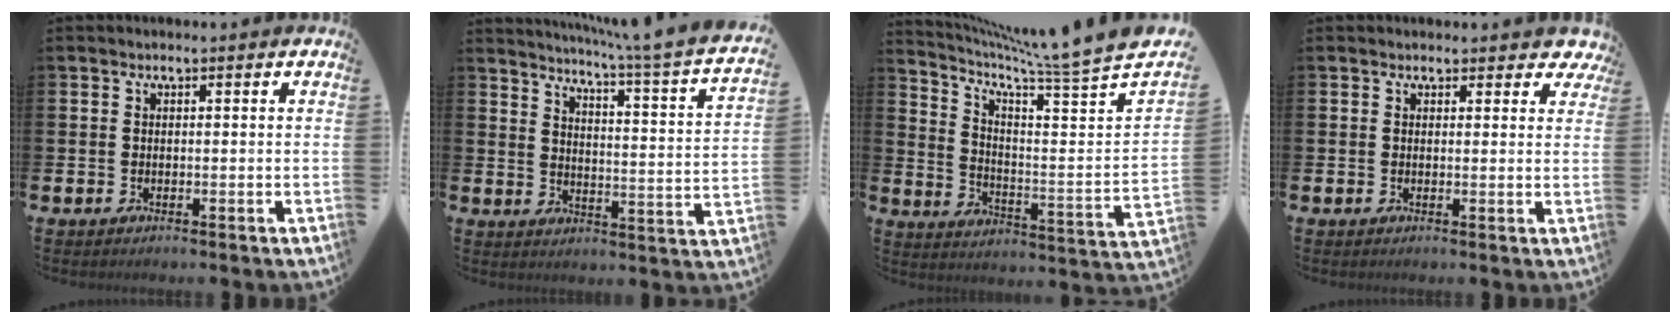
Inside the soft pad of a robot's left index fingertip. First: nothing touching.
{"total": 4.4, "force": [3.6, -0.8, 2.4], "torque": [-0.051, -0.044, 0.046]}
{"total": 6.1, "force": [5.4, -0.4, 2.8], "torque": [-0.064, -0.074, 0.076]}
{"total": 1.8, "force": [1.5, 1.1, 0.1], "torque": [0.010, -0.004, 0.022]}